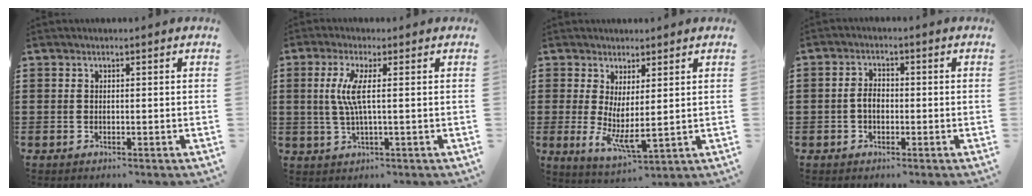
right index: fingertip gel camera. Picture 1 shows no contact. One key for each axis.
{"total": 5.2, "fx": 0.5, "fy": 0.5, "fz": 5.1, "tx": -0.118, "ty": -0.013, "tz": -0.002}
{"total": 4.4, "fx": 1.5, "fy": 0.9, "fz": 4.0, "tx": -0.073, "ty": -0.022, "tz": 0.027}
{"total": 2.8, "fx": -0.6, "fy": 1.7, "fz": 2.1, "tx": -0.049, "ty": 0.002, "tz": -0.016}